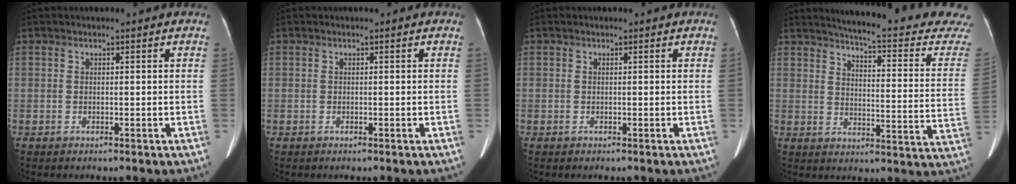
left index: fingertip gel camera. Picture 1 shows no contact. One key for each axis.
{"total": 0.0}
{"total": 0.0}
{"total": 21.9, "fx": 20.7, "fy": 0.2, "fz": 7.4, "tx": -0.103, "ty": -0.113, "tz": 0.233}